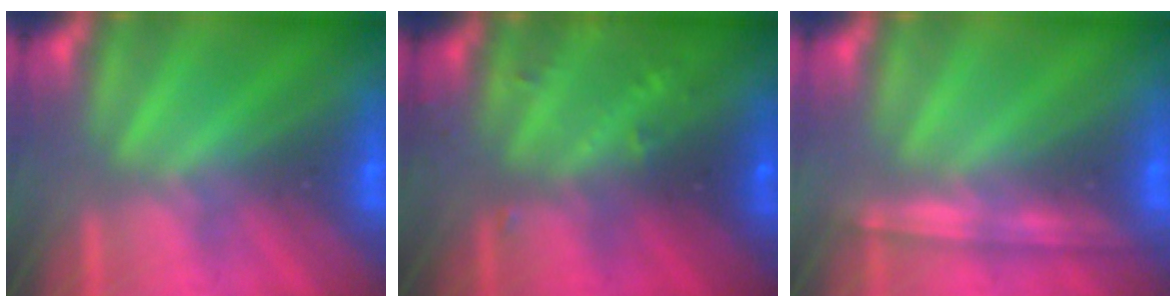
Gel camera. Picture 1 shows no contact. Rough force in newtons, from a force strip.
{"total": 2.9}
{"total": 1.2}